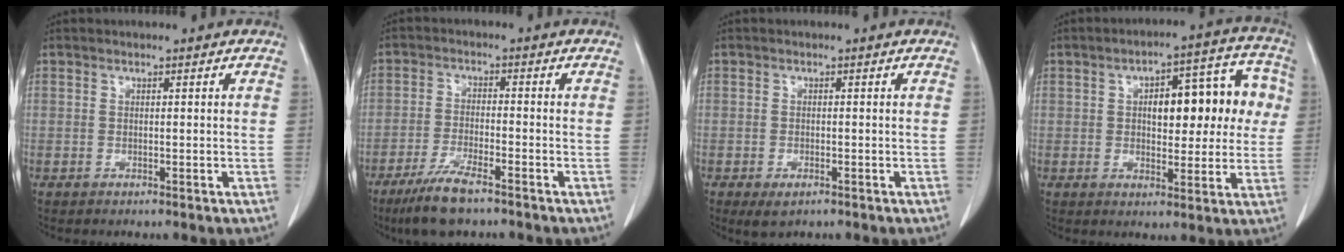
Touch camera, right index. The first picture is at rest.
{"total": 7.3, "force": [-5.3, 1.1, 5.0], "torque": [-0.103, -0.017, -0.095]}
{"total": 2.4, "force": [-1.2, 1.2, 1.7], "torque": [-0.033, -0.005, -0.010]}
{"total": 12.7, "force": [1.9, 5.5, 11.3], "torque": [-0.141, 0.041, 0.031]}